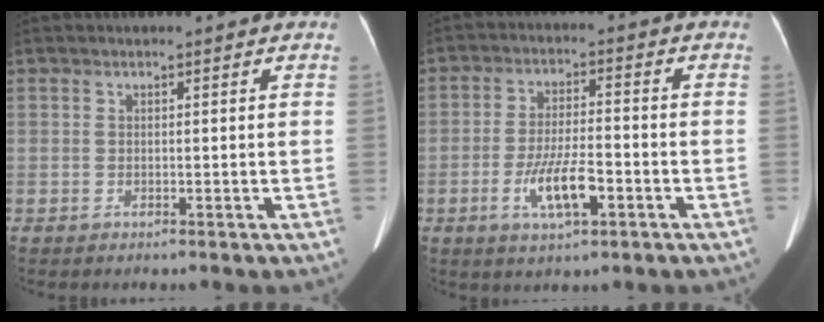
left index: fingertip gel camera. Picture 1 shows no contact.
{"total": 7.6, "force": [-3.1, 1.9, 6.7], "torque": [-0.135, -0.005, -0.052]}